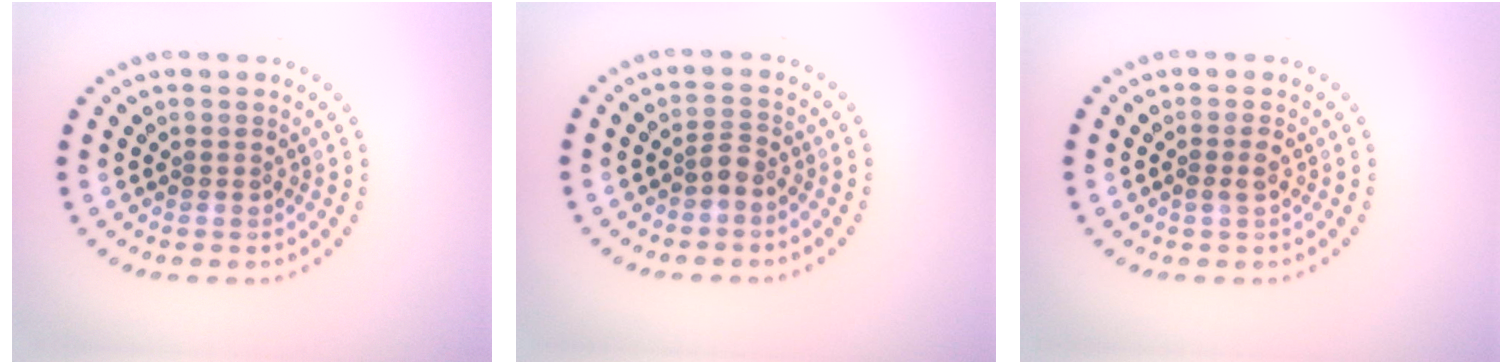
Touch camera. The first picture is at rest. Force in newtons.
{"total": 1.5, "press": 1.2, "slide": 1.0}
{"total": 1.0, "press": 0.9, "slide": 0.3}